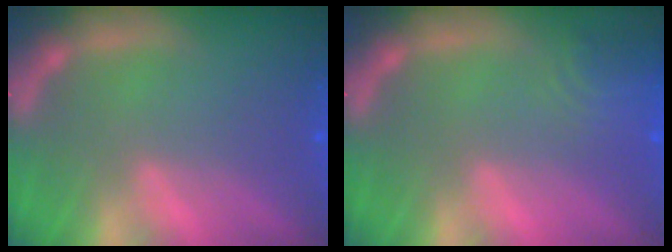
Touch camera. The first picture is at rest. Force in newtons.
{"total": 3.5}